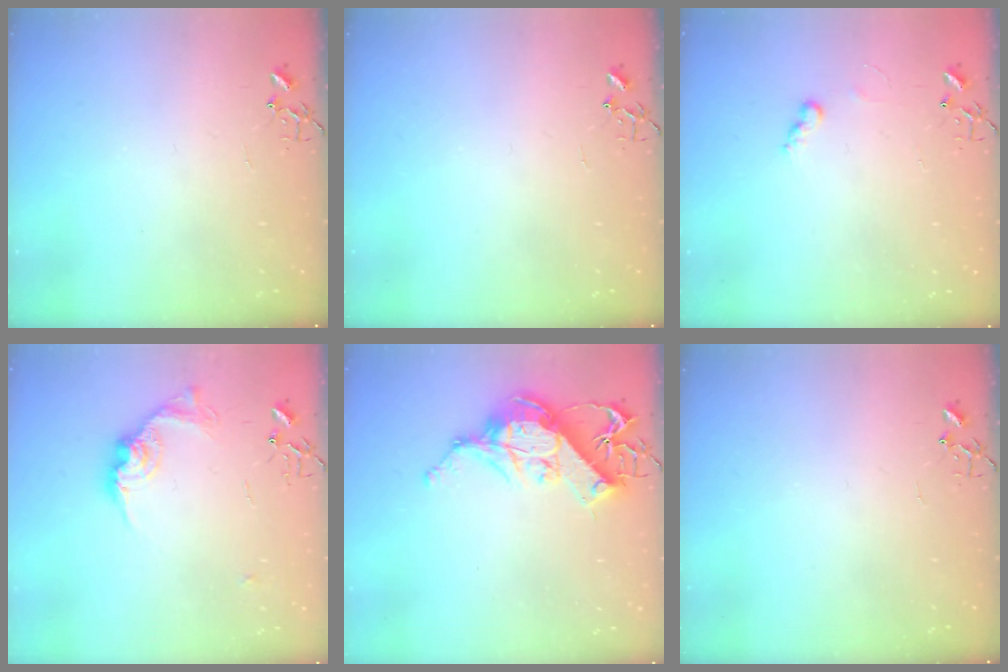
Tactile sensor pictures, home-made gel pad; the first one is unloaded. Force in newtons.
{"total": 0.0}
{"total": 5.0, "press": 5.0, "slide": 0.5}
{"total": 13.4, "press": 13.3, "slide": 0.8}
{"total": 15.3, "press": 15.1, "slide": 2.1}
{"total": 0.0}